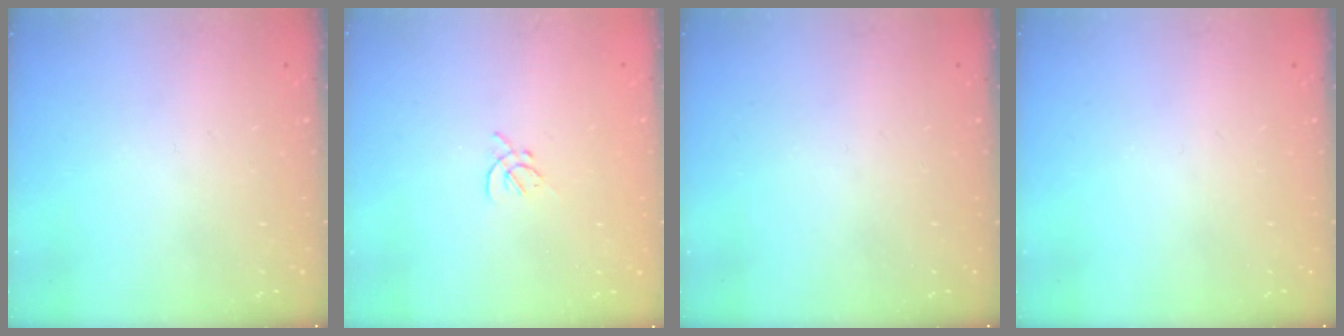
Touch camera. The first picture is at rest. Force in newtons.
{"total": 1.6, "press": 1.5, "slide": 0.5}
{"total": 0.0}
{"total": 0.0}